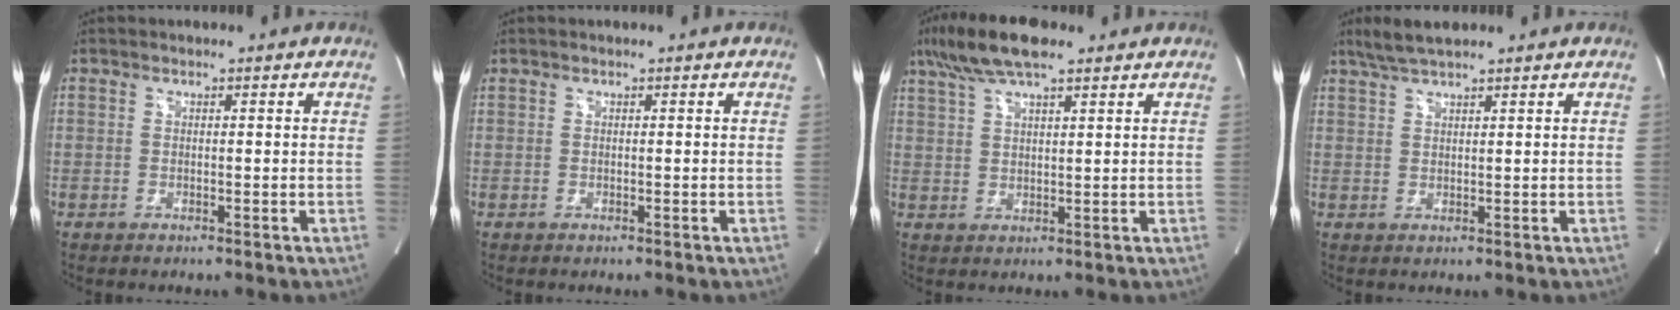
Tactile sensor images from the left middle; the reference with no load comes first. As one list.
[{"total": 0.0}, {"total": 9.6, "force": [6.8, 2.0, 6.4], "torque": [-0.129, 0.026, 0.122]}, {"total": 4.5, "force": [3.7, 0.4, 2.5], "torque": [-0.058, 0.017, 0.073]}]